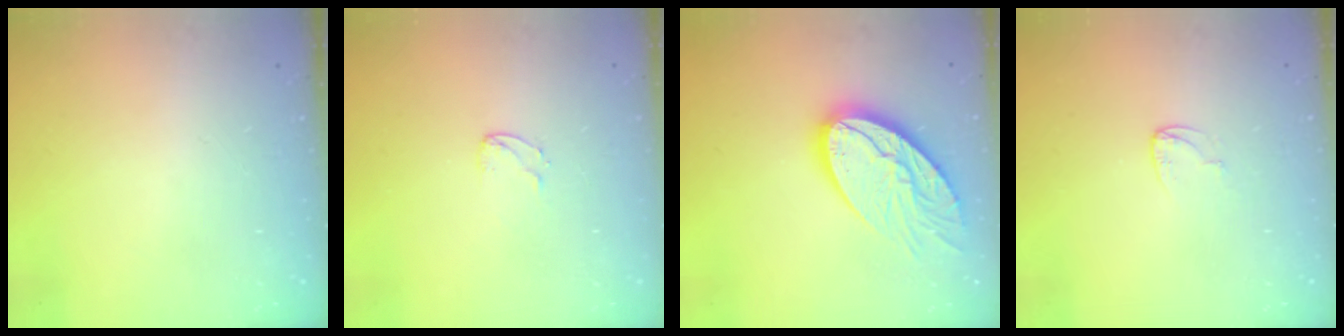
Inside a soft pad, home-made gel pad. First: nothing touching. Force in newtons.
{"total": 3.1, "press": 3.1, "slide": 0.2}
{"total": 18.1, "press": 18.1, "slide": 1.4}
{"total": 3.6, "press": 3.6, "slide": 0.3}